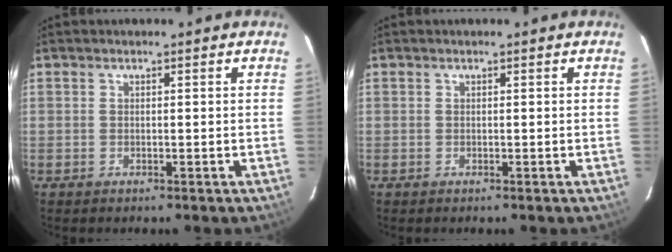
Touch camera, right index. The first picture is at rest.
{"total": 0.0}